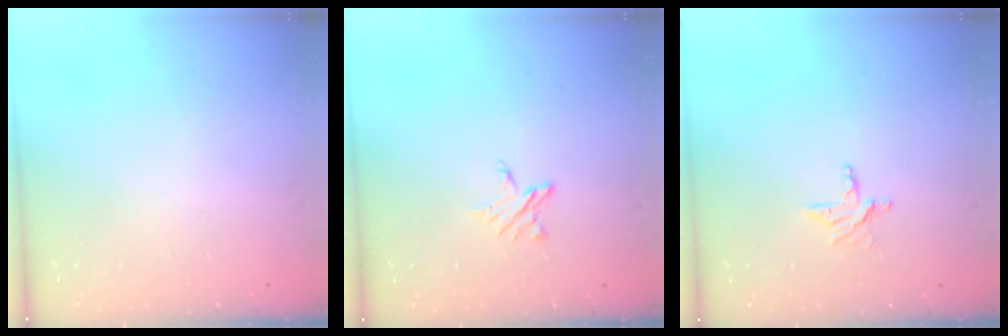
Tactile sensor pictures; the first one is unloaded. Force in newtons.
{"total": 3.8, "press": 3.7, "slide": 0.4}
{"total": 4.6, "press": 4.6, "slide": 0.4}